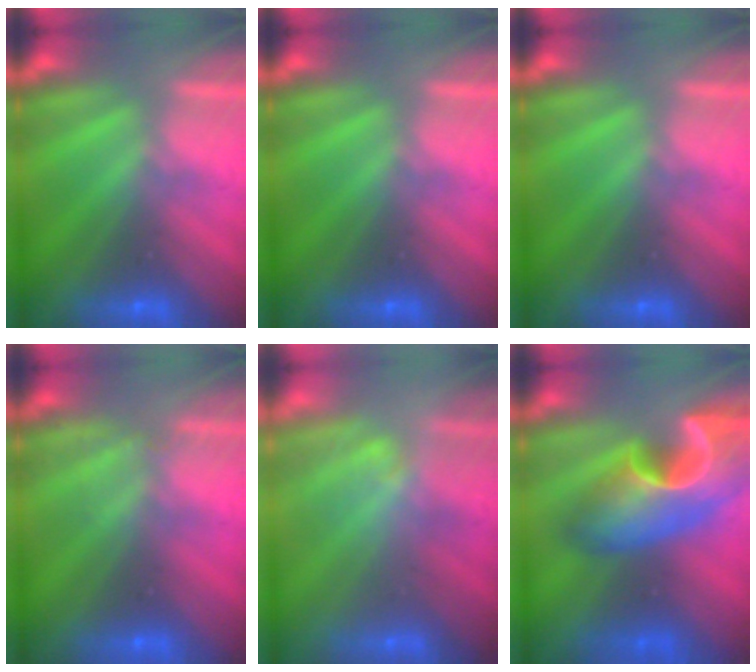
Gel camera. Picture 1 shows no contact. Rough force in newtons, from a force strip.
{"total": 0.0}
{"total": 0.0}
{"total": 2.1}
{"total": 1.3}
{"total": 9.6}